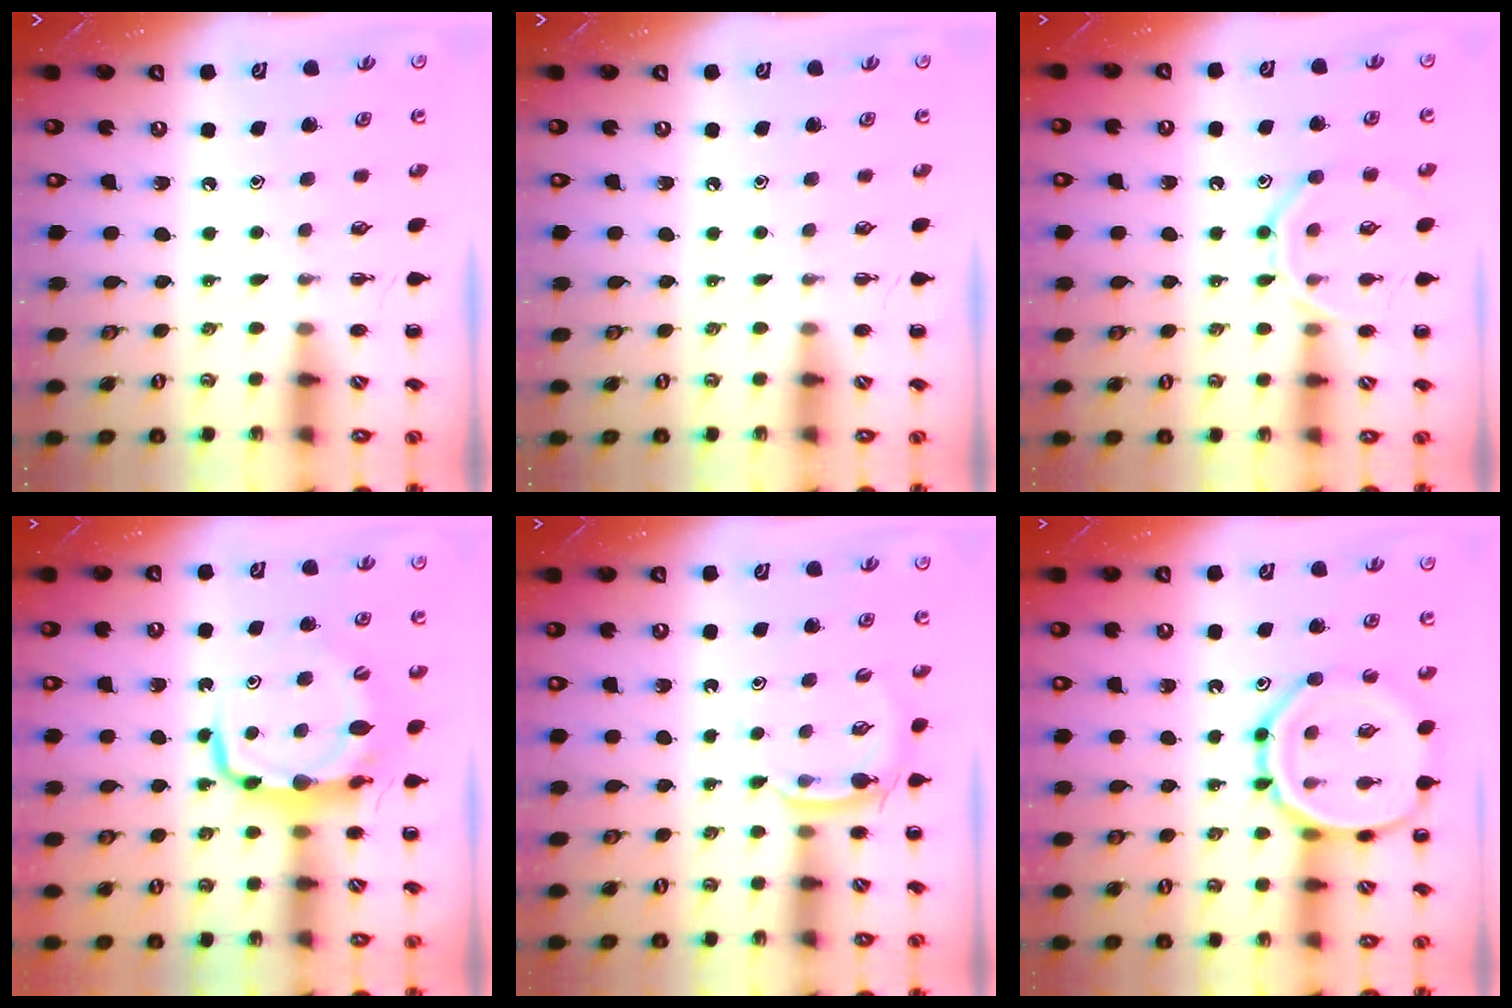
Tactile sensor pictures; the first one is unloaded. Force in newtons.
{"total": 0.0}
{"total": 12.2, "press": 12.1, "slide": 1.0}
{"total": 7.8, "press": 7.7, "slide": 1.3}
{"total": 3.2, "press": 3.0, "slide": 1.1}
{"total": 14.7, "press": 14.6, "slide": 1.4}